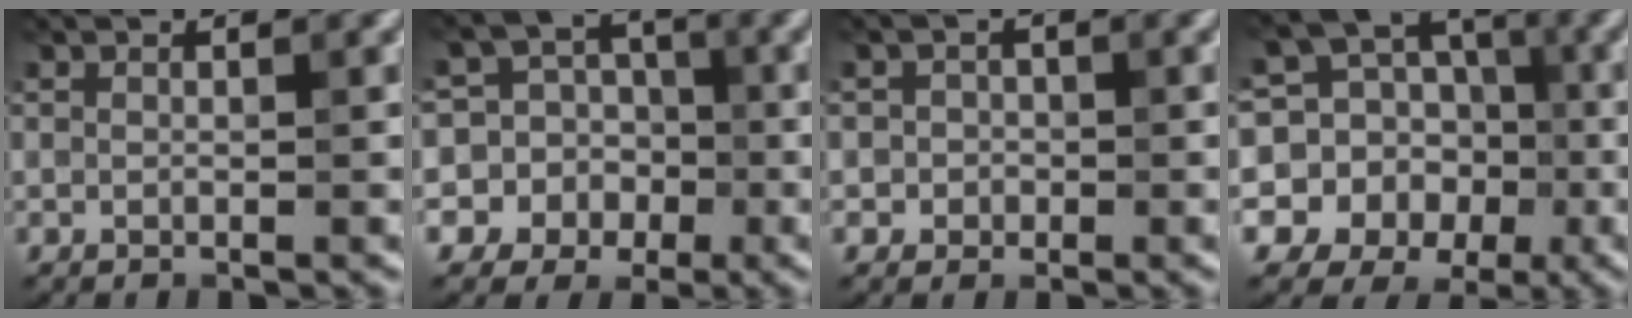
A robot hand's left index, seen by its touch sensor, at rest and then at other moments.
{"total": 10.9, "force": [-2.6, 10.4, 1.9], "torque": [-0.053, 0.009, -0.066]}
{"total": 1.7, "force": [-0.2, 1.7, 0.2], "torque": [0.020, -0.004, -0.011]}
{"total": 13.3, "force": [-2.4, 12.3, 4.4], "torque": [-0.122, 0.006, -0.047]}